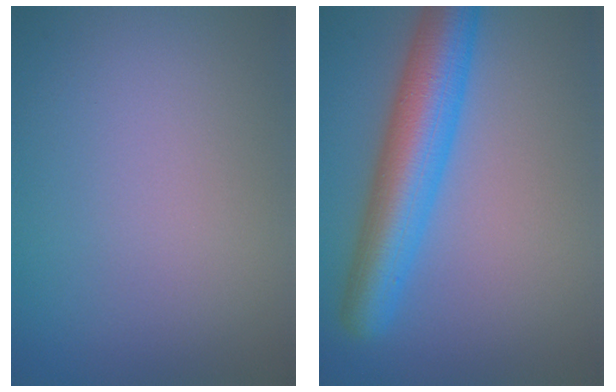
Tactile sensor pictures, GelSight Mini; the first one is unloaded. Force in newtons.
{"total": 7.6, "press": 7.6, "slide": 0.2}